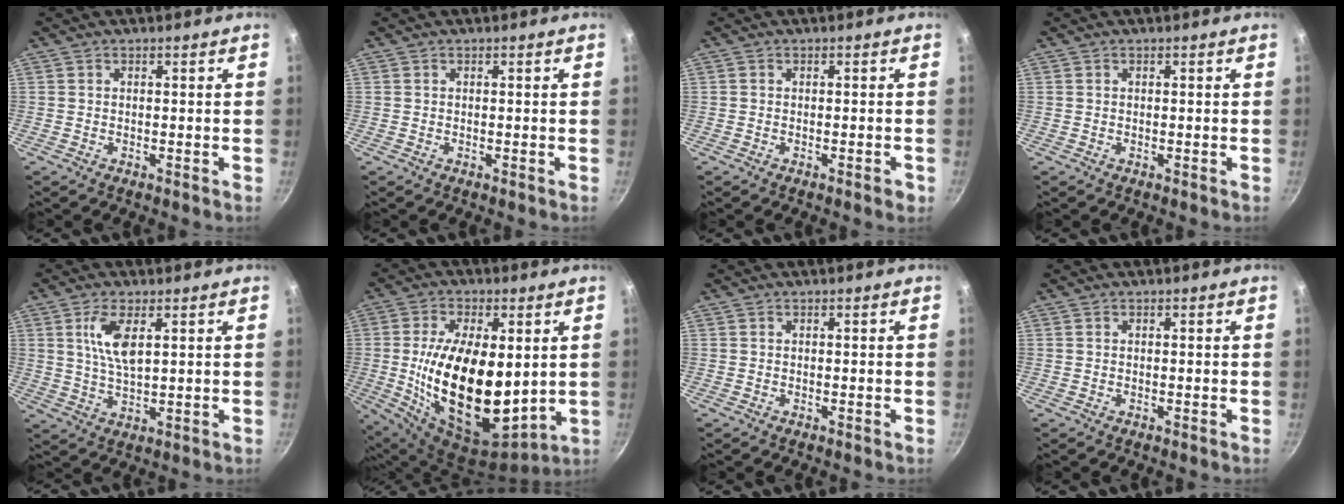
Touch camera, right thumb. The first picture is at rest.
{"total": 0.0}
{"total": 1.5, "force": [-0.8, 0.5, 1.2], "torque": [-0.019, 0.008, -0.012]}
{"total": 0.0}
{"total": 7.1, "force": [2.4, 2.8, 6.0], "torque": [-0.114, -0.013, 0.051]}
{"total": 23.2, "force": [1.3, 12.2, 19.7], "torque": [-0.344, -0.029, 0.032]}
{"total": 0.0}
{"total": 0.0}